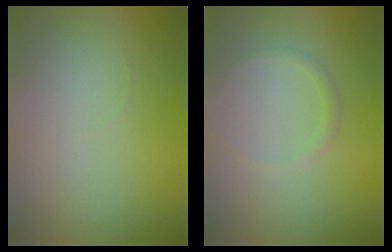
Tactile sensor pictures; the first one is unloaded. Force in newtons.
{"total": 0.9, "press": 0.9, "slide": 0.0}